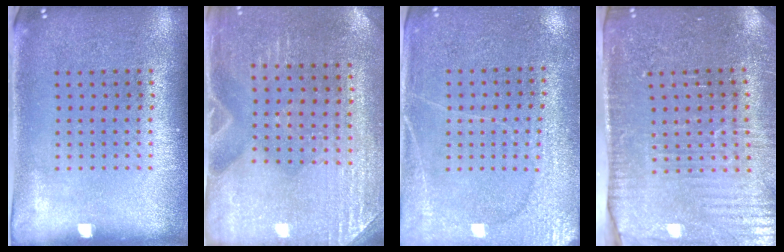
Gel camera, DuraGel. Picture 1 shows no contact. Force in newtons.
{"total": 3.0, "press": 2.9, "slide": 0.7}
{"total": 2.8, "press": 2.7, "slide": 0.8}
{"total": 3.5, "press": 3.4, "slide": 0.8}